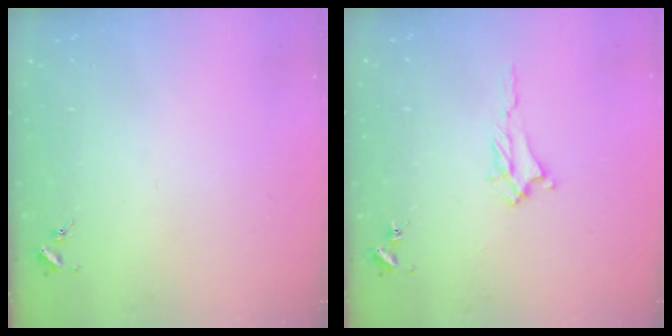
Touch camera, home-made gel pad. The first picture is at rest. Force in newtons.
{"total": 2.4, "press": 2.4, "slide": 0.5}